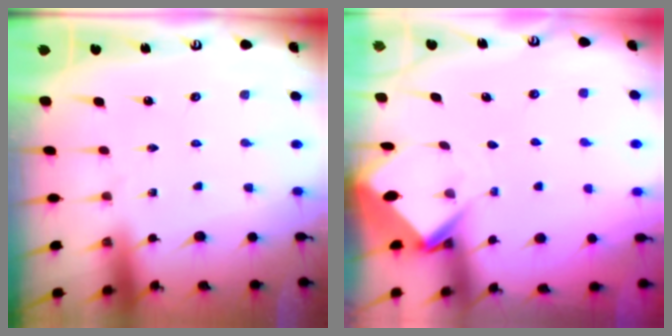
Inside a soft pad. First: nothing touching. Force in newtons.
{"total": 3.8, "press": 3.8, "slide": 0.2}